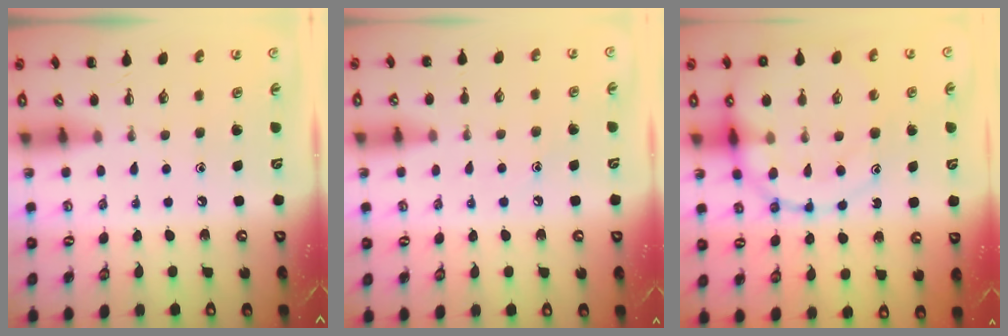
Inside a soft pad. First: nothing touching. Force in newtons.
{"total": 5.6, "press": 5.3, "slide": 1.6}
{"total": 19.0, "press": 18.7, "slide": 3.0}